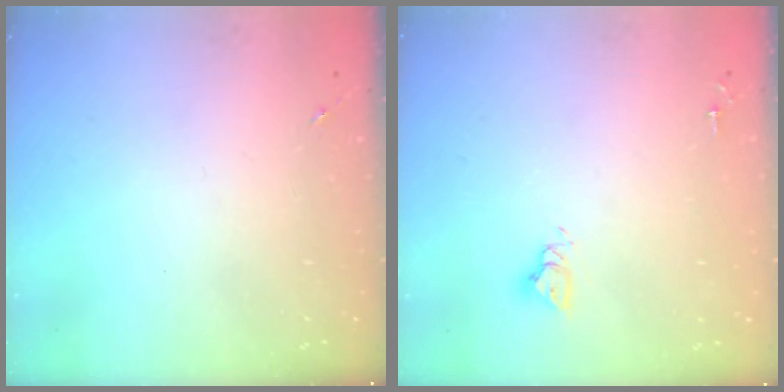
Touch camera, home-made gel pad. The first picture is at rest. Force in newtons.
{"total": 4.8, "press": 4.7, "slide": 0.4}